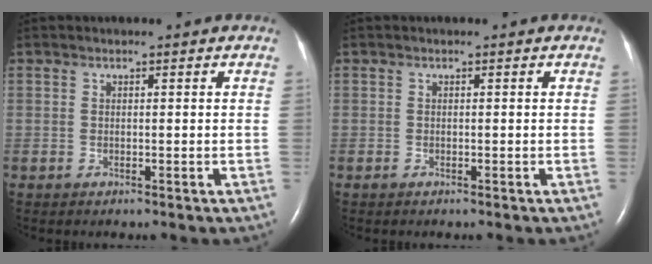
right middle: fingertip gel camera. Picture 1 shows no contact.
{"total": 0.0}